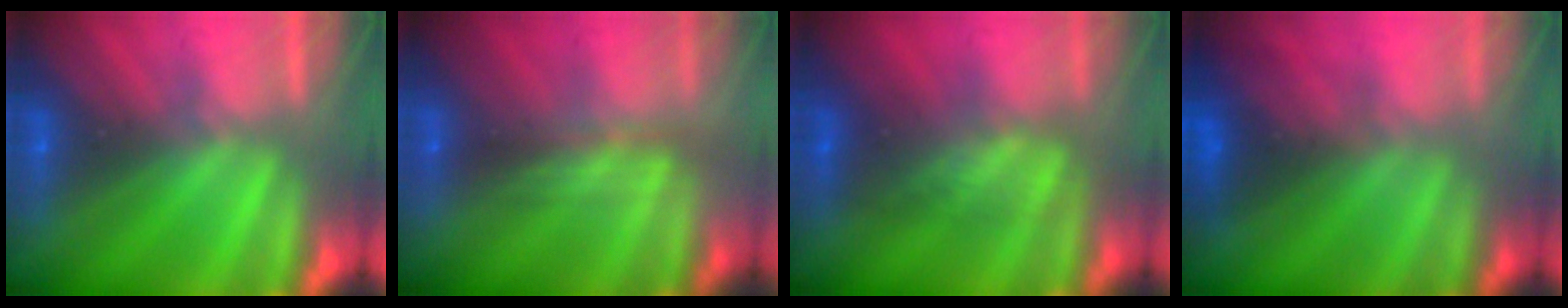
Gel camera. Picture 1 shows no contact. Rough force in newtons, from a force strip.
{"total": 2.4}
{"total": 3.5}
{"total": 2.3}